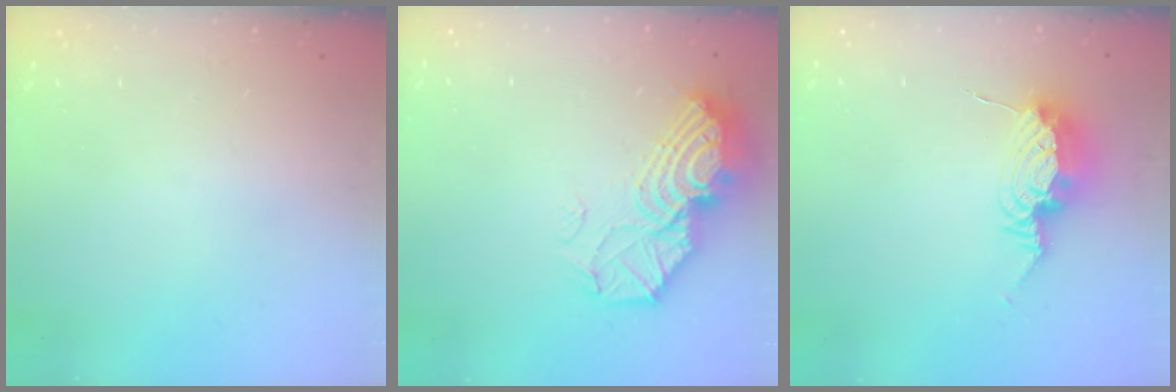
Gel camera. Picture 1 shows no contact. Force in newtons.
{"total": 15.7, "press": 15.6, "slide": 1.3}
{"total": 10.0, "press": 10.0, "slide": 1.1}